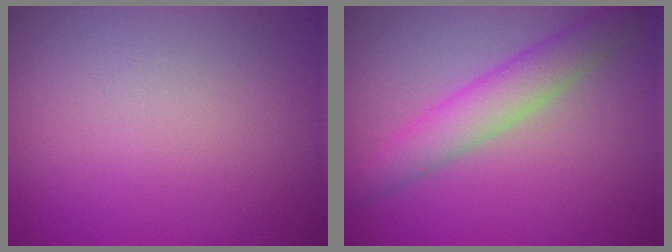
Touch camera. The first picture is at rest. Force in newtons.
{"total": 3.9, "press": 3.9, "slide": 0.1}